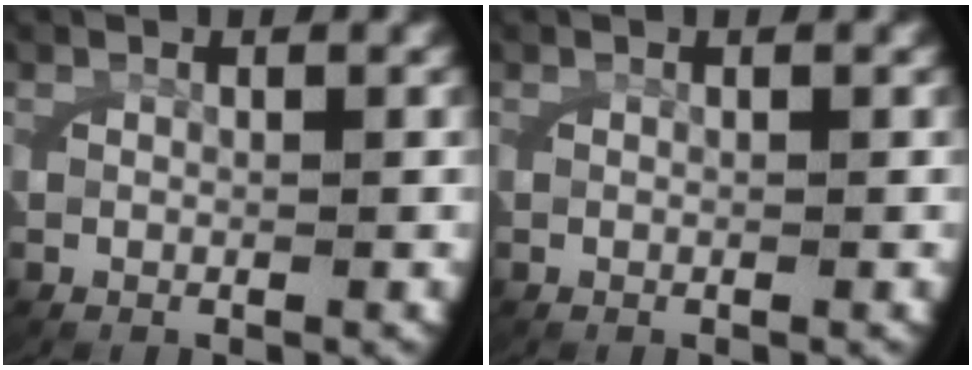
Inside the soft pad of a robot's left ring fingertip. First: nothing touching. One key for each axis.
{"total": 0.0}